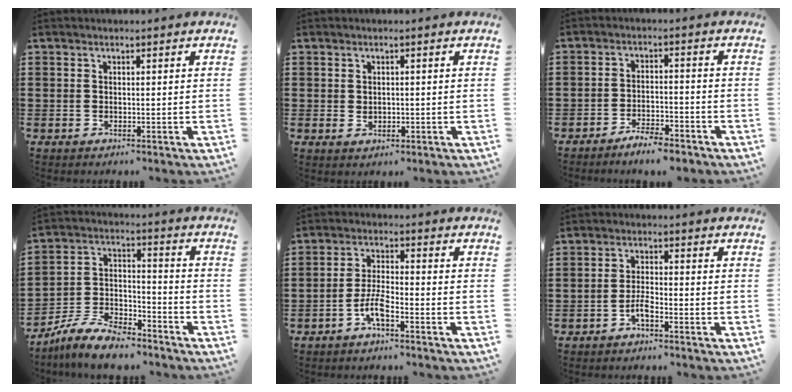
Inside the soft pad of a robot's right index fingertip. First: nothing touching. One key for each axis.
{"total": 1.1, "fx": 0.2, "fy": 0.8, "fz": 0.7, "tx": -0.015, "ty": 0.006, "tz": 0.002}
{"total": 4.2, "fx": -4.0, "fy": 0.1, "fz": 1.2, "tx": -0.031, "ty": 0.001, "tz": -0.080}
{"total": 8.3, "fx": -7.3, "fy": 2.0, "fz": 3.2, "tx": -0.071, "ty": 0.016, "tz": -0.141}
{"total": 4.8, "fx": -2.8, "fy": 1.1, "fz": 3.7, "tx": -0.092, "ty": -0.003, "tz": -0.059}
{"total": 2.7, "fx": -1.8, "fy": 0.4, "fz": 2.0, "tx": -0.044, "ty": 0.000, "tz": -0.035}